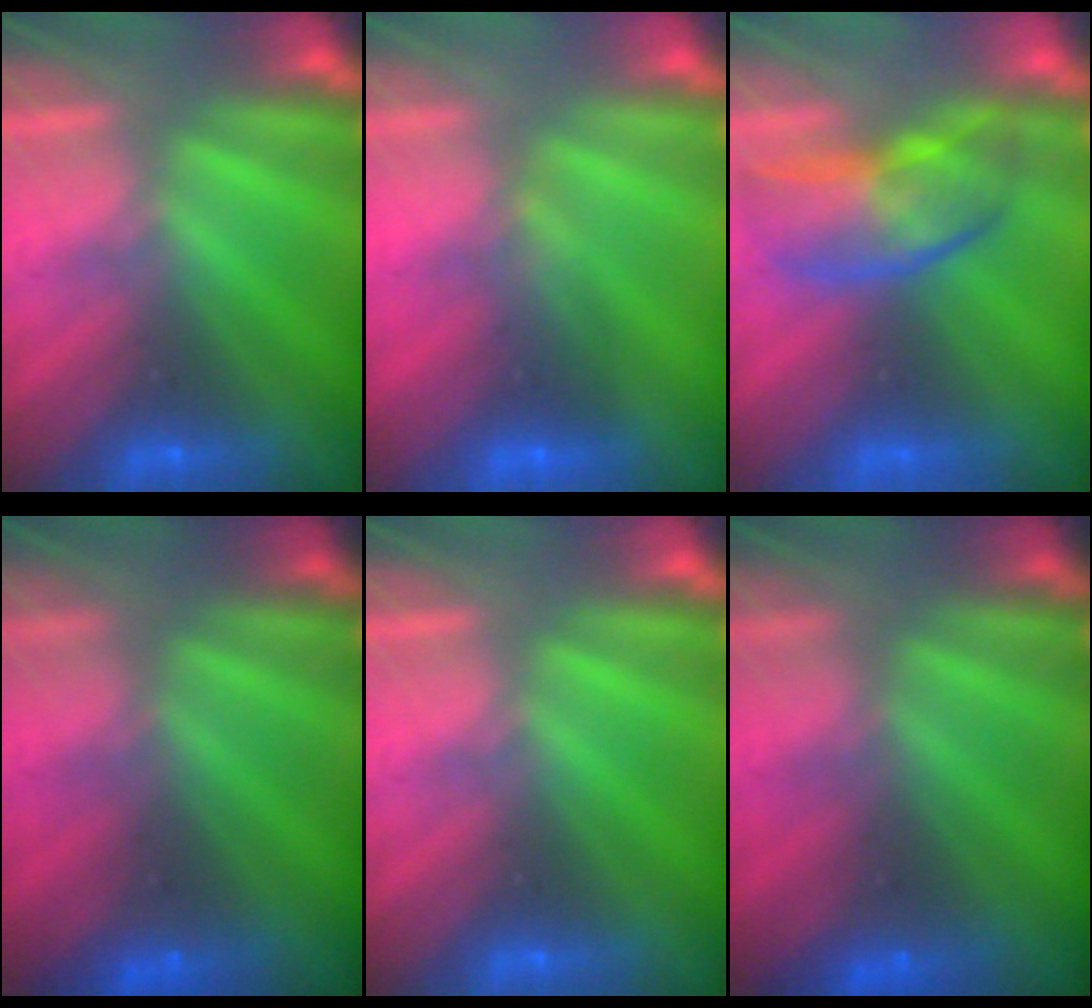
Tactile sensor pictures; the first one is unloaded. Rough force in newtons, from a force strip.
{"total": 1.6}
{"total": 2.7}
{"total": 1.5}
{"total": 0.0}
{"total": 1.5}